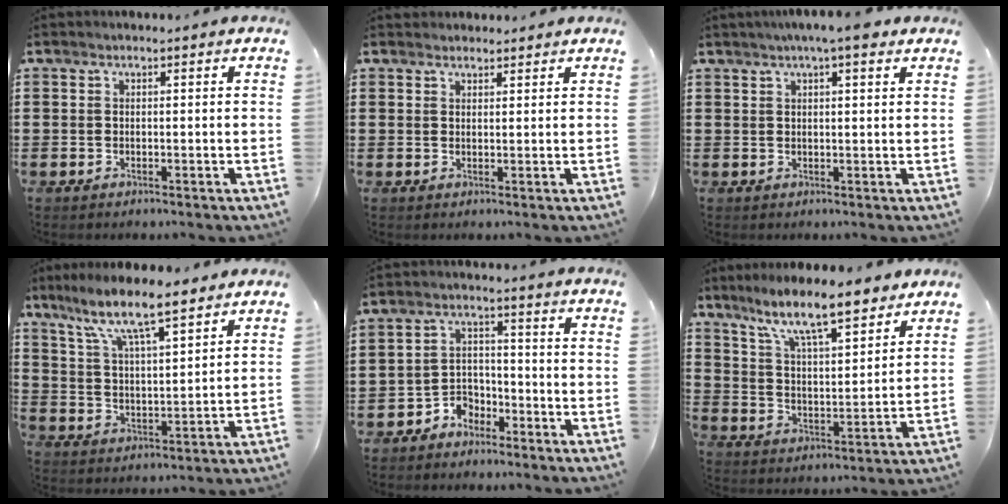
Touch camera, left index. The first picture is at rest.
{"total": 1.7, "force": [1.6, 0.5, 0.0], "torque": [-0.005, 0.002, 0.032]}
{"total": 3.9, "force": [2.6, 0.5, 2.9], "torque": [-0.054, 0.004, 0.043]}
{"total": 8.2, "force": [6.6, 1.2, 4.7], "torque": [-0.117, -0.029, 0.111]}
{"total": 4.0, "force": [-3.6, 1.7, 0.4], "torque": [-0.016, 0.010, -0.075]}
{"total": 9.8, "force": [8.0, 1.6, 5.4], "torque": [-0.123, -0.033, 0.137]}